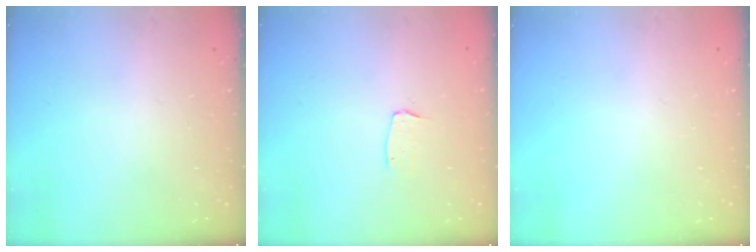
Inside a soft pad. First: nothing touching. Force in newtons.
{"total": 3.6, "press": 3.6, "slide": 0.3}
{"total": 0.0}